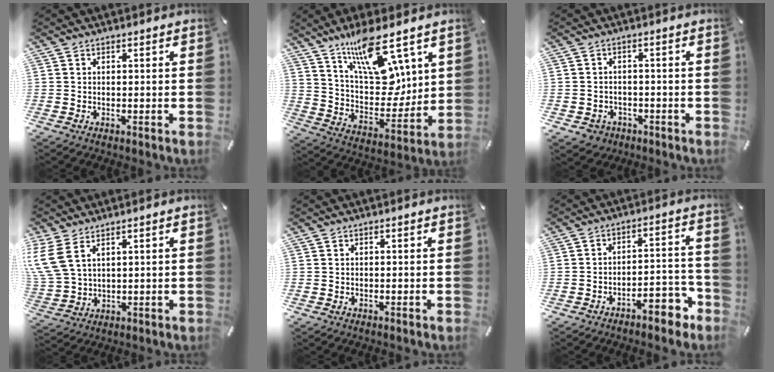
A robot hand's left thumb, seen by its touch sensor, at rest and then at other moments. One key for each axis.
{"total": 17.7, "fx": 11.5, "fy": 7.6, "fz": 11.1, "tx": -0.189, "ty": -0.075, "tz": 0.202}
{"total": 3.9, "fx": -1.9, "fy": 3.3, "fz": 0.9, "tx": -0.015, "ty": 0.011, "tz": -0.035}
{"total": 7.9, "fx": 4.8, "fy": 4.5, "fz": 4.3, "tx": -0.123, "ty": -0.019, "tz": 0.088}
{"total": 0.0}
{"total": 9.6, "fx": -6.6, "fy": 3.9, "fz": 5.8, "tx": -0.059, "ty": 0.040, "tz": -0.113}